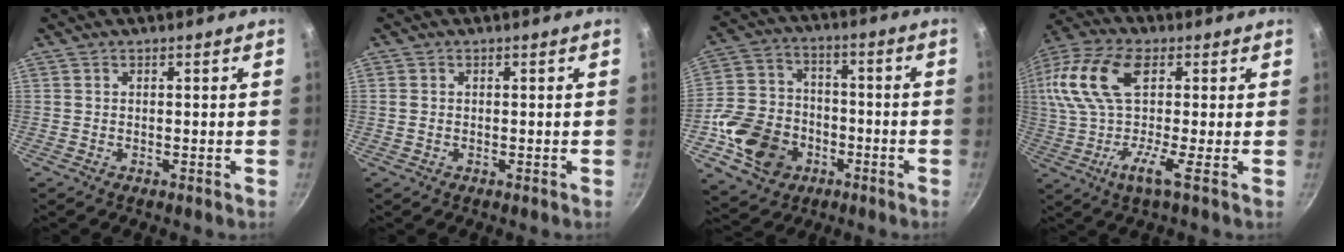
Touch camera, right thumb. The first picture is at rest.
{"total": 1.1, "force": [0.1, 0.9, 0.7], "torque": [-0.014, 0.002, 0.001]}
{"total": 16.3, "force": [-5.5, 12.9, 8.3], "torque": [-0.133, 0.041, -0.091]}
{"total": 19.3, "force": [3.0, 8.5, 17.1], "torque": [-0.358, 0.020, 0.026]}